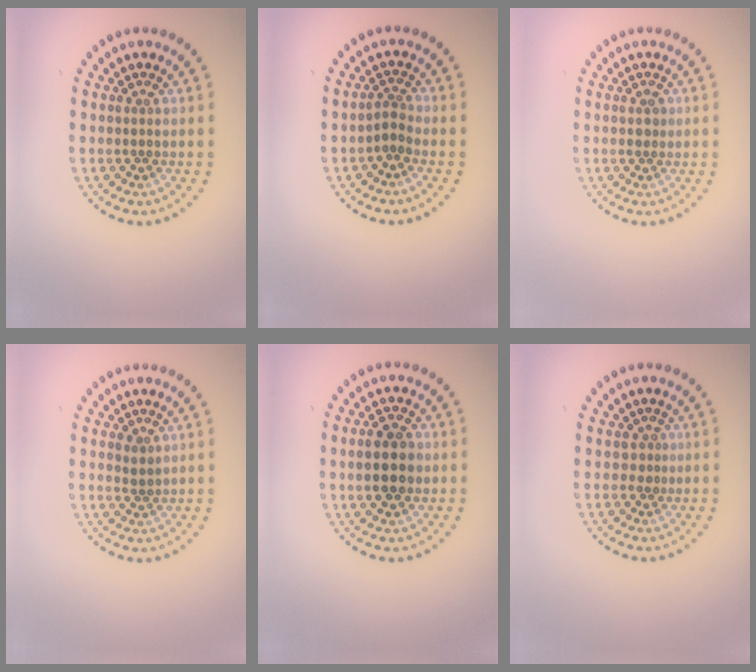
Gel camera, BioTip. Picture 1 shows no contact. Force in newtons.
{"total": 1.7, "press": 1.2, "slide": 1.2}
{"total": 0.9, "press": 0.9, "slide": 0.3}
{"total": 0.7, "press": 0.5, "slide": 0.5}
{"total": 4.0, "press": 4.0, "slide": 0.2}
{"total": 0.9, "press": 0.3, "slide": 0.9}